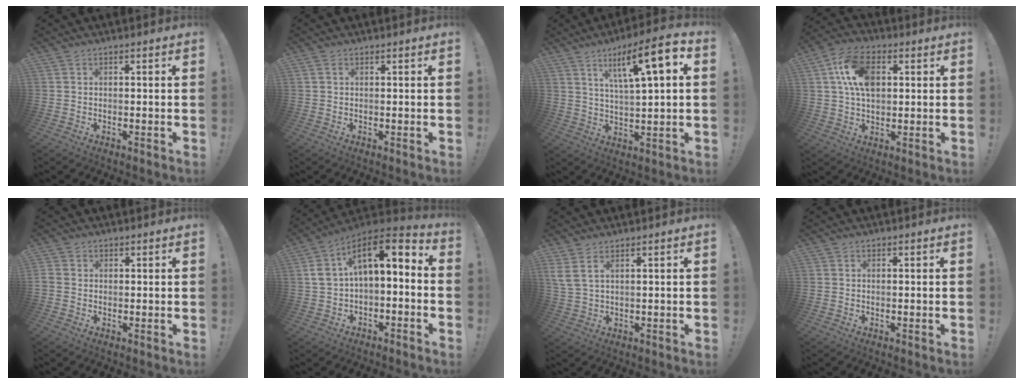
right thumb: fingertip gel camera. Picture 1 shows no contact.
{"total": 0.9, "force": [0.3, 0.5, 0.7], "torque": [-0.013, 0.003, 0.005]}
{"total": 13.3, "force": [5.4, 2.2, 11.9], "torque": [-0.193, -0.018, 0.077]}
{"total": 13.0, "force": [3.4, 8.1, 9.5], "torque": [-0.173, 0.010, 0.065]}
{"total": 2.4, "force": [0.3, 2.2, 0.8], "torque": [-0.015, 0.005, 0.008]}
{"total": 10.2, "force": [1.8, 5.8, 8.2], "torque": [-0.142, -0.006, 0.032]}
{"total": 3.9, "force": [2.3, 0.6, 3.1], "torque": [-0.079, -0.010, 0.043]}
{"total": 0.0}